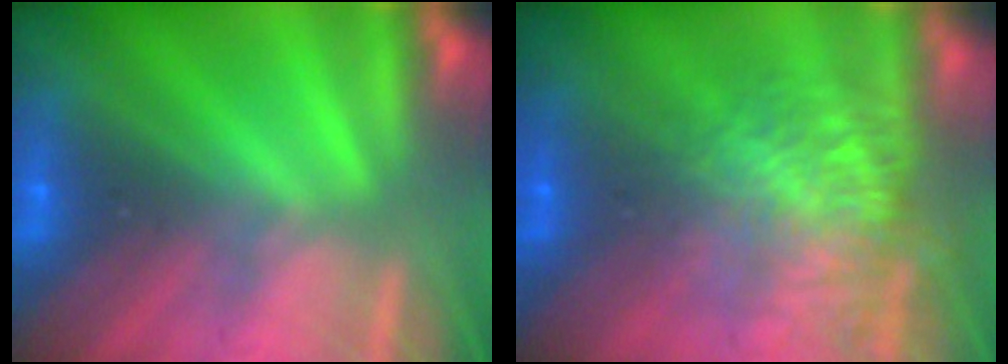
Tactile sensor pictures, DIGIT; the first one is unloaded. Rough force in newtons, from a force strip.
{"total": 7.7}